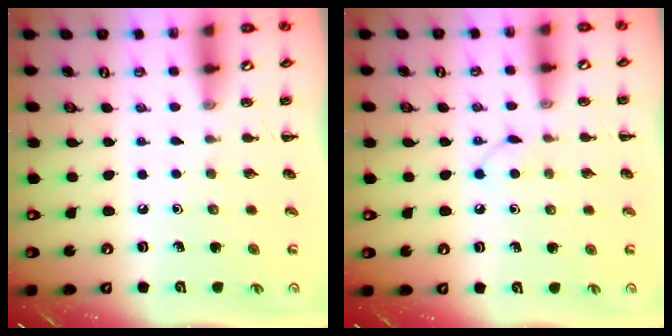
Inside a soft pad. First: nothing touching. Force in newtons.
{"total": 3.3, "press": 3.2, "slide": 0.7}